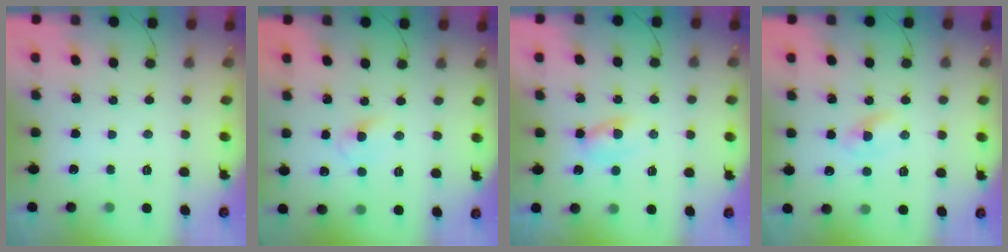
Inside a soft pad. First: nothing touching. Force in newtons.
{"total": 3.1, "press": 2.8, "slide": 1.2}
{"total": 2.0, "press": 1.8, "slide": 0.9}
{"total": 2.6, "press": 2.3, "slide": 1.1}